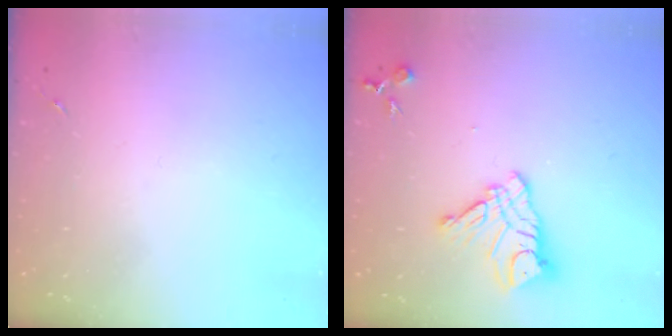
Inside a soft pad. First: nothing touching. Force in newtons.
{"total": 12.8, "press": 12.7, "slide": 1.0}